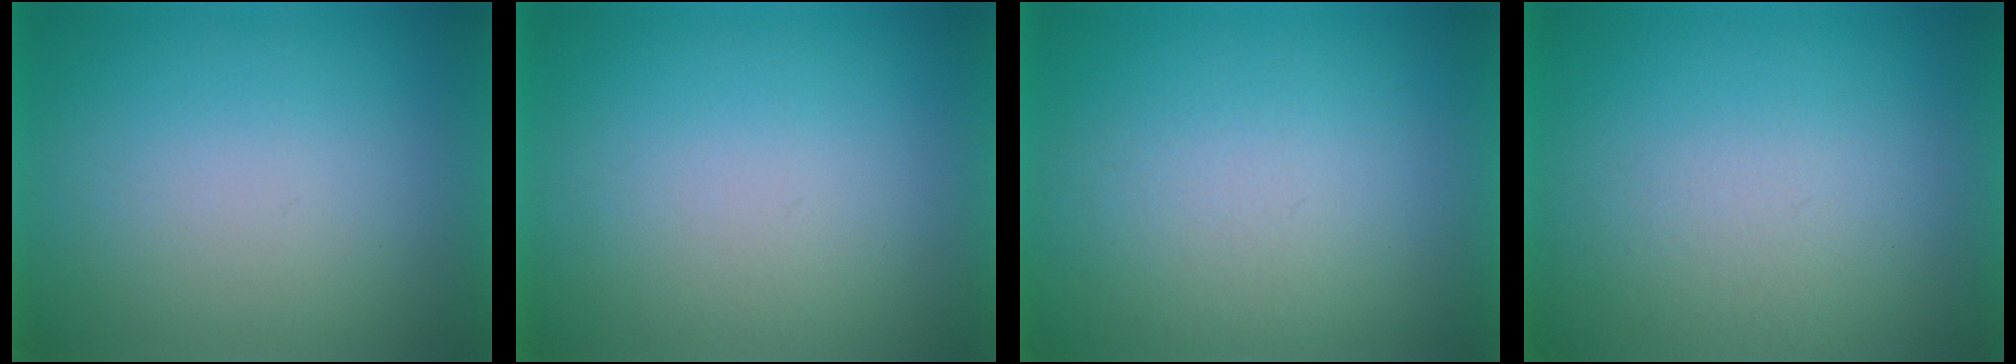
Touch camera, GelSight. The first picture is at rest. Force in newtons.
{"total": 1.0}
{"total": 3.5}
{"total": 4.6}